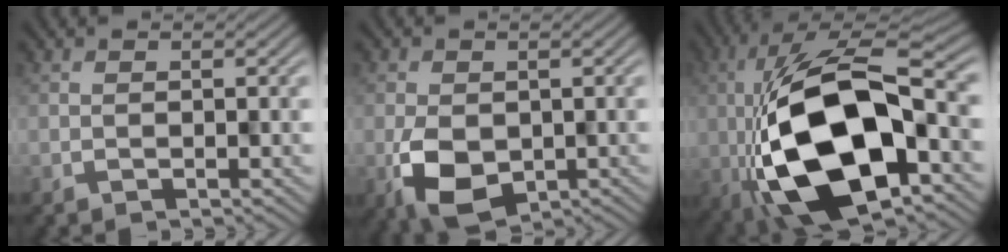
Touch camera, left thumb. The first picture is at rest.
{"total": 6.9, "force": [-2.0, 4.6, 4.8], "torque": [-0.094, -0.022, -0.033]}
{"total": 19.0, "force": [-3.4, 9.2, 16.3], "torque": [-0.322, -0.004, -0.064]}